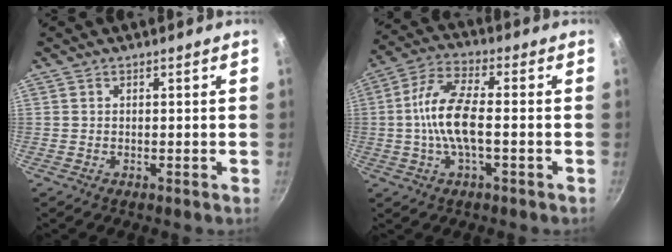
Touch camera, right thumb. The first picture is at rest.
{"total": 11.0, "force": [-1.1, 4.2, 10.1], "torque": [-0.205, 0.027, -0.035]}